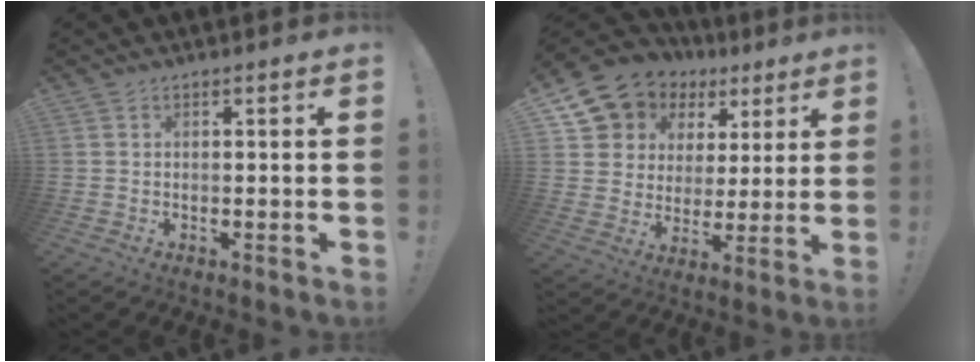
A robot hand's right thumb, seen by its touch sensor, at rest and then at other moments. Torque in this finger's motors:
{"motor_torque": [0.13, 0.44, 0.35, -0.01, 0.33]}